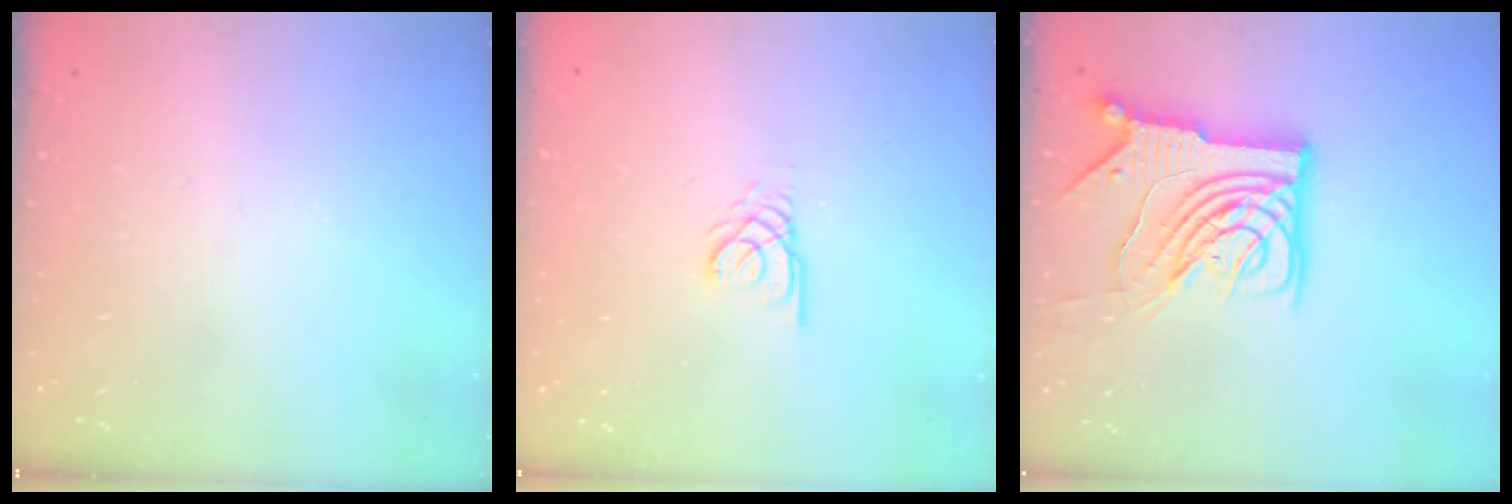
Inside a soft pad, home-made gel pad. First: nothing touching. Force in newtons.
{"total": 2.2, "press": 2.1, "slide": 0.2}
{"total": 14.1, "press": 14.0, "slide": 1.8}